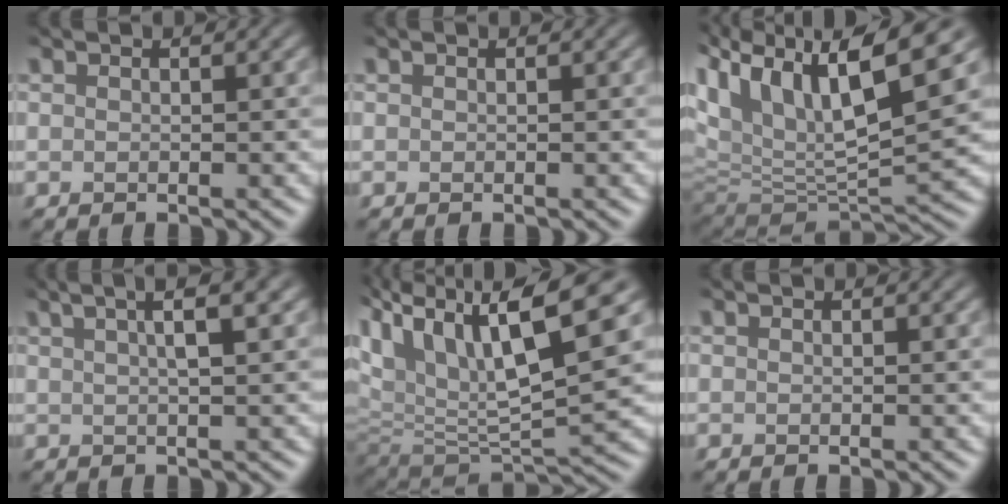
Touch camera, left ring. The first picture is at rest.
{"total": 0.0}
{"total": 13.0, "force": [6.2, 4.6, 10.5], "torque": [-0.202, 0.009, 0.116]}
{"total": 4.7, "force": [2.2, 1.3, 4.0], "torque": [-0.039, 0.014, 0.010]}
{"total": 12.0, "force": [6.0, 3.7, 9.7], "torque": [-0.189, 0.007, 0.113]}
{"total": 0.0}